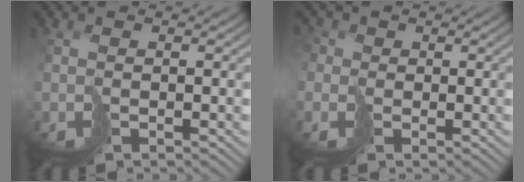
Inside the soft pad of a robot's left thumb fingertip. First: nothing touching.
{"total": 3.6, "force": [-0.4, 3.5, 1.1], "torque": [-0.035, -0.003, -0.008]}